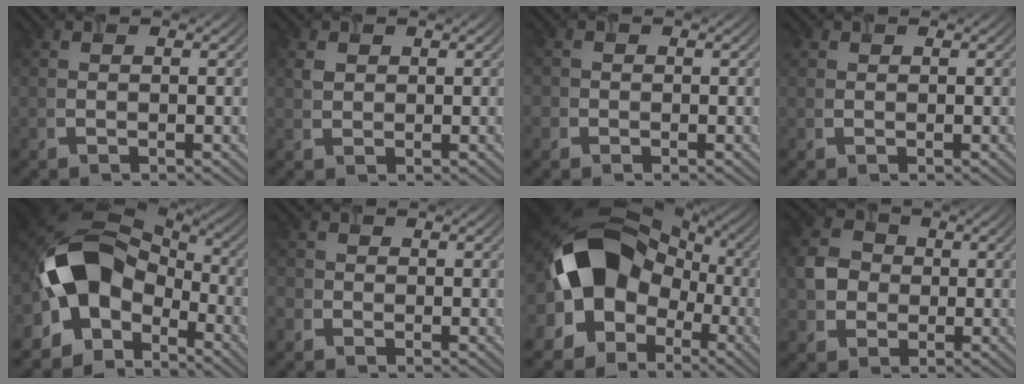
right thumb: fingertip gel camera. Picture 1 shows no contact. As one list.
[{"total": 1.3, "force": [0.7, 1.0, 0.5], "torque": [-0.015, 0.003, 0.014]}, {"total": 1.2, "force": [-0.4, 1.1, 0.1], "torque": [0.001, -0.004, -0.013]}, {"total": 0.6, "force": [0.4, 0.4, 0.0], "torque": [0.001, 0.001, 0.007]}, {"total": 13.8, "force": [-4.1, 9.3, 9.4], "torque": [-0.176, 0.007, -0.096]}, {"total": 1.5, "force": [-0.8, 1.2, 0.2], "torque": [-0.001, -0.003, -0.021]}, {"total": 17.2, "force": [-2.1, 13.0, 11.2], "torque": [-0.206, -0.006, -0.040]}, {"total": 4.6, "force": [-0.1, 4.1, 2.0], "torque": [-0.049, 0.007, -0.012]}]